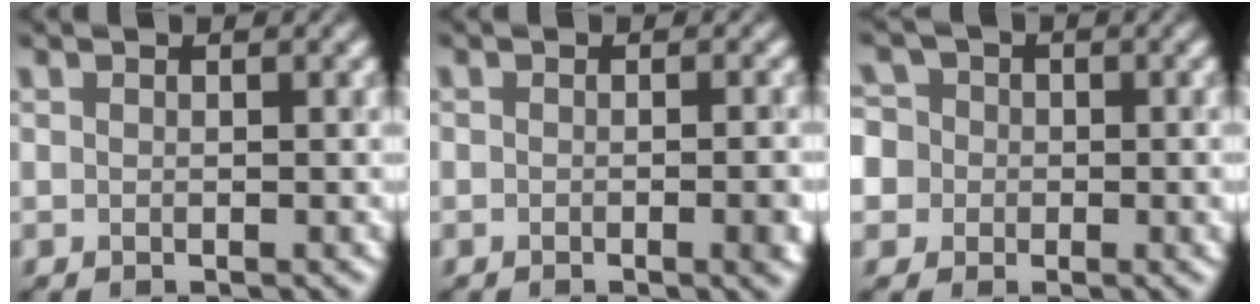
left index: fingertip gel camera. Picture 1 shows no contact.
{"total": 2.6, "force": [-0.9, 0.8, 2.3], "torque": [-0.027, -0.004, -0.009]}
{"total": 8.0, "force": [0.2, 7.3, 3.2], "torque": [-0.051, 0.034, -0.050]}